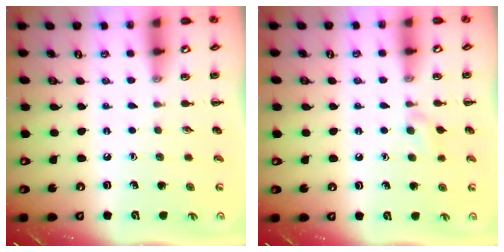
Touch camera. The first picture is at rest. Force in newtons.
{"total": 5.5, "press": 5.2, "slide": 1.7}